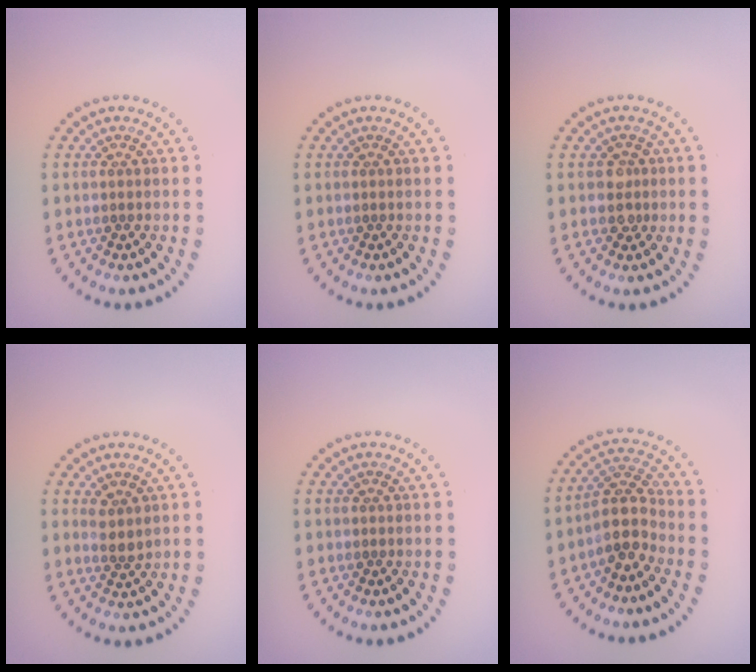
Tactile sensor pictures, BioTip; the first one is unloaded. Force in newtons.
{"total": 0.0}
{"total": 1.7, "press": 1.5, "slide": 0.7}
{"total": 1.7, "press": 1.4, "slide": 1.0}
{"total": 0.0}
{"total": 3.5, "press": 2.9, "slide": 1.9}